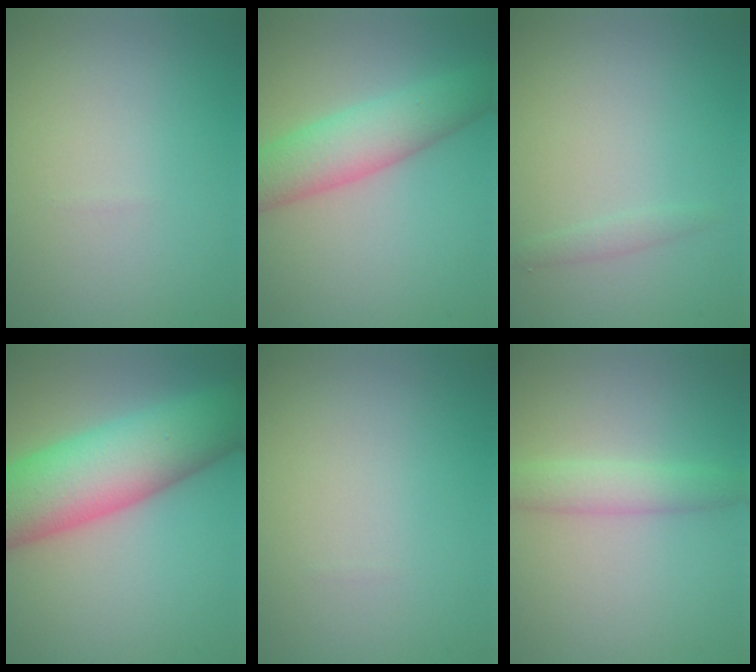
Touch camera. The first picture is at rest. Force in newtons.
{"total": 5.4, "press": 5.4, "slide": 0.4}
{"total": 0.8, "press": 0.8, "slide": 0.1}
{"total": 11.3, "press": 11.2, "slide": 0.5}
{"total": 0.0}
{"total": 2.6, "press": 2.6, "slide": 0.1}